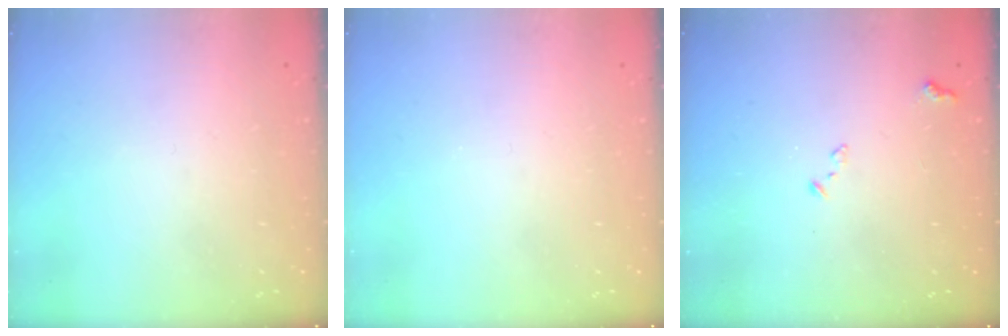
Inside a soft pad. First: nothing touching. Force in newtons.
{"total": 0.0}
{"total": 7.4, "press": 7.3, "slide": 1.0}